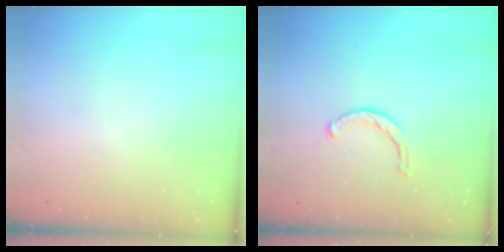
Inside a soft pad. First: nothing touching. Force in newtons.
{"total": 3.3, "press": 3.3, "slide": 0.3}